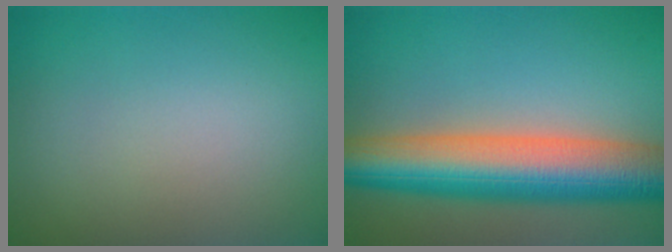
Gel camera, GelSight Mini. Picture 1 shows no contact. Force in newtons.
{"total": 10.8, "press": 10.8, "slide": 0.4}